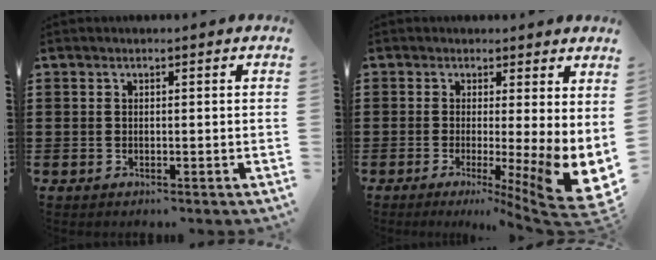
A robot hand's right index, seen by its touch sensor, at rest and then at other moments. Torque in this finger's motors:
{"motor_torque": [0.36, 0.05, 0.84, 0.05]}